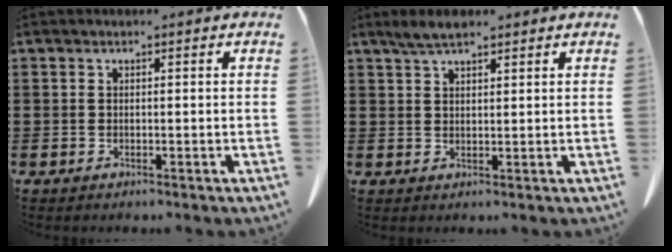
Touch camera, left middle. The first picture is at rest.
{"total": 3.0, "force": [2.3, 0.7, 1.9], "torque": [-0.041, 0.003, 0.042]}